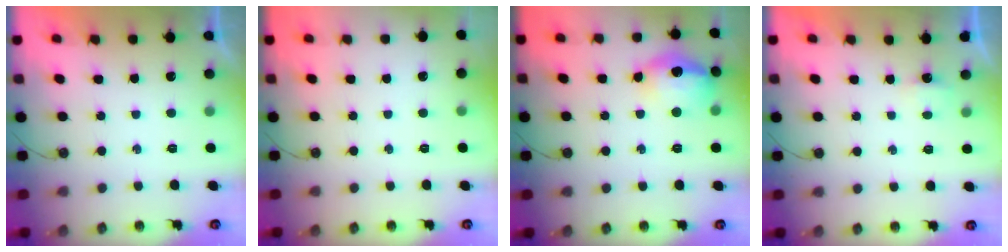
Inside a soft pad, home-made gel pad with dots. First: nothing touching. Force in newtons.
{"total": 0.0}
{"total": 14.4, "press": 14.4, "slide": 1.1}
{"total": 5.2, "press": 1.8, "slide": 4.9}